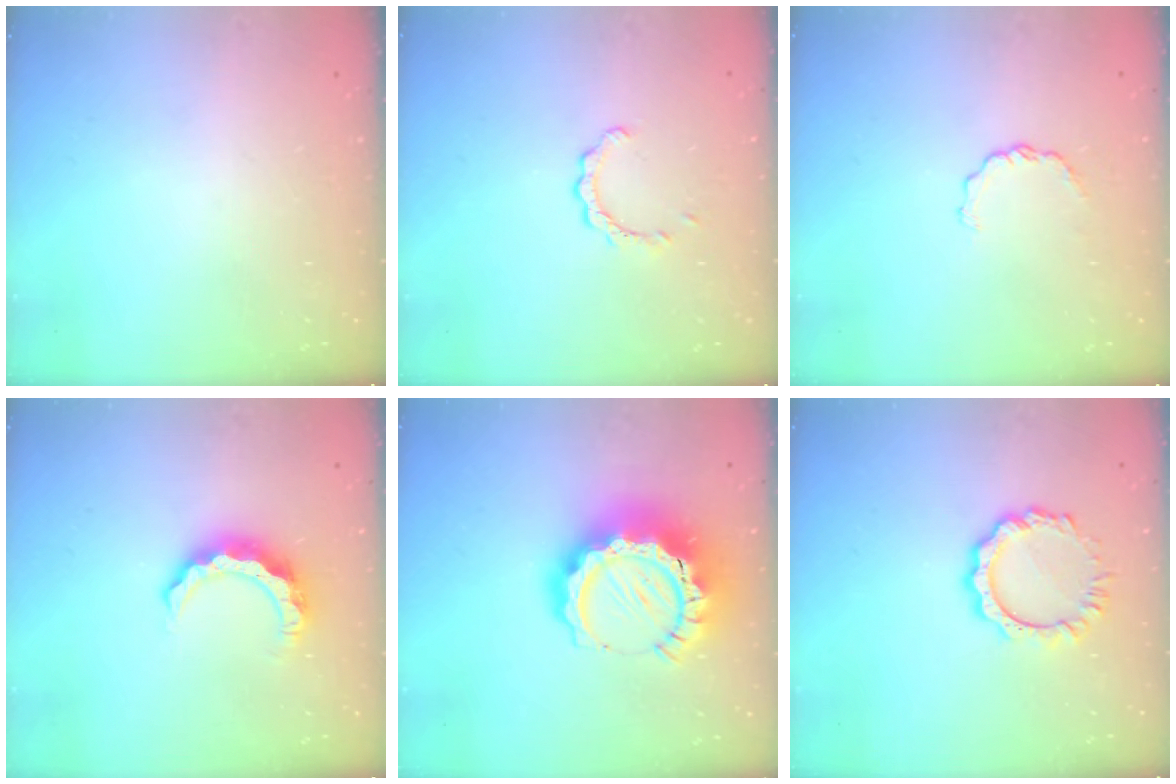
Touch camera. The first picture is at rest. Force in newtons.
{"total": 2.9, "press": 2.9, "slide": 0.3}
{"total": 3.1, "press": 3.1, "slide": 0.3}
{"total": 7.7, "press": 7.7, "slide": 0.5}
{"total": 19.4, "press": 19.3, "slide": 1.8}
{"total": 8.6, "press": 8.6, "slide": 0.6}